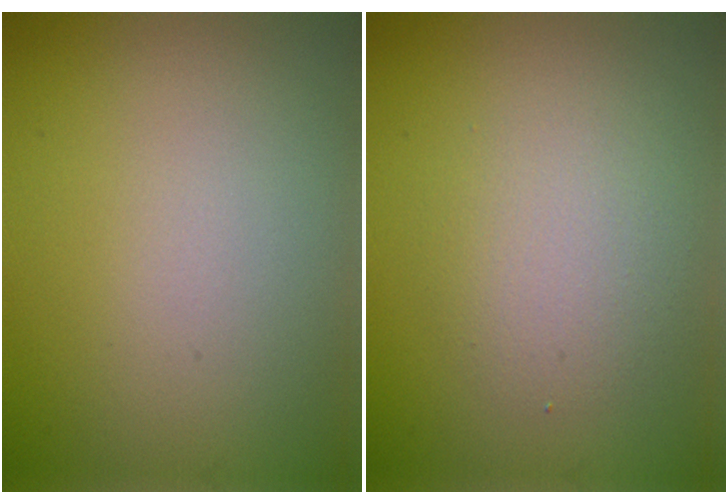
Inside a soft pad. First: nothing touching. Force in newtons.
{"total": 2.6, "press": 2.6, "slide": 0.3}